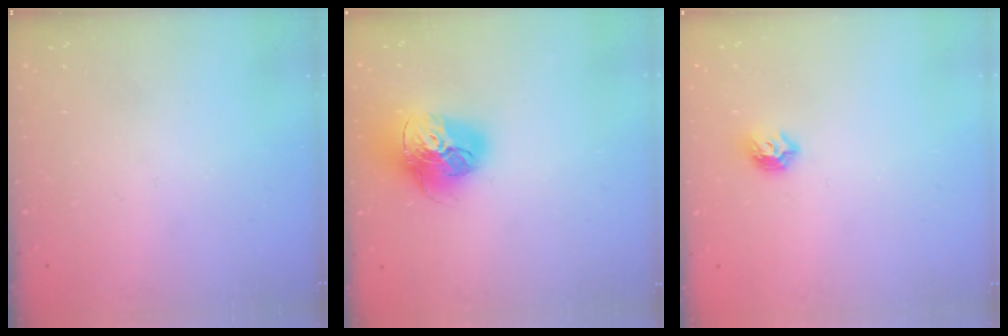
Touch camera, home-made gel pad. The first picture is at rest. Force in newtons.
{"total": 18.4, "press": 18.3, "slide": 1.8}
{"total": 6.5, "press": 6.5, "slide": 0.9}